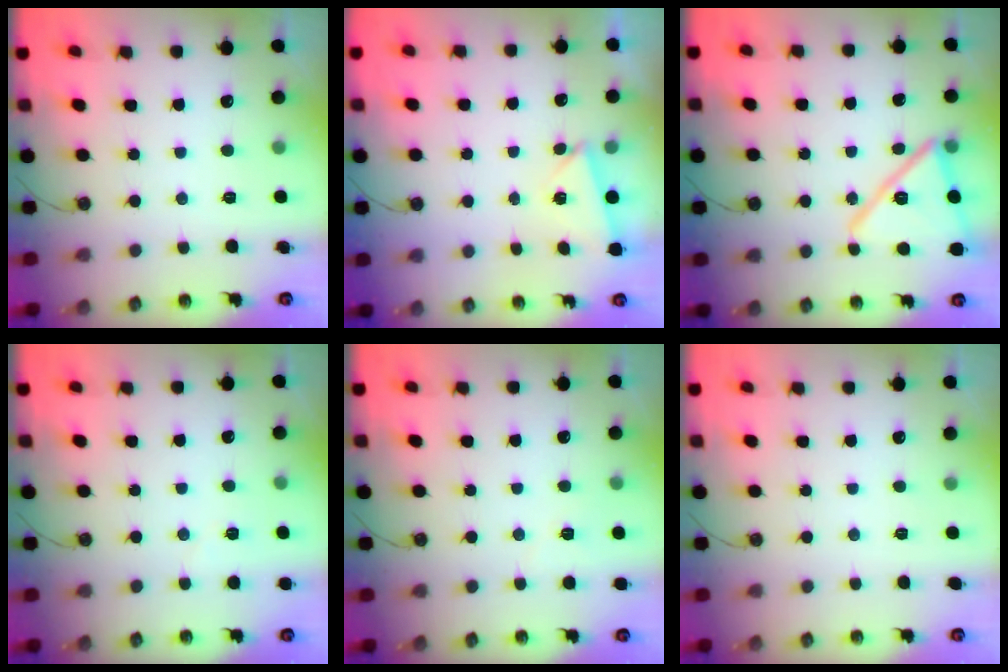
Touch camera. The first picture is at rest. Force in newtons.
{"total": 2.6, "press": 2.2, "slide": 1.4}
{"total": 16.5, "press": 16.4, "slide": 1.0}
{"total": 10.1, "press": 2.3, "slide": 9.9}
{"total": 2.6, "press": 2.3, "slide": 1.2}
{"total": 0.0}